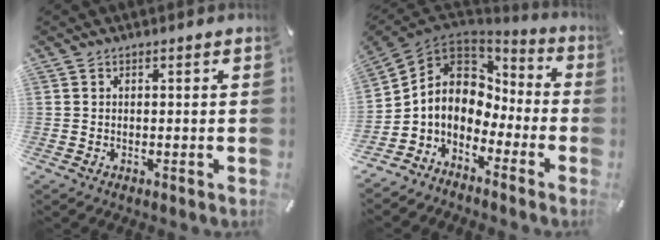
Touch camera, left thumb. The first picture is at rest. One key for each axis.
{"total": 8.1, "fx": -0.9, "fy": 7.4, "fz": 3.3, "tx": -0.097, "ty": -0.005, "tz": -0.019}